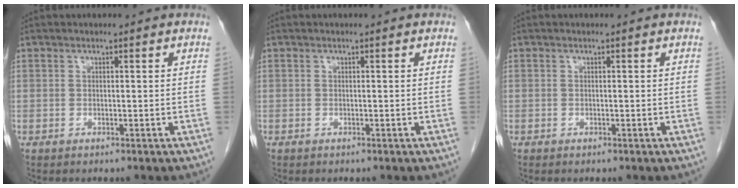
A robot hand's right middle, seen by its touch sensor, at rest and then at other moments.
{"total": 0.0}
{"total": 0.0}